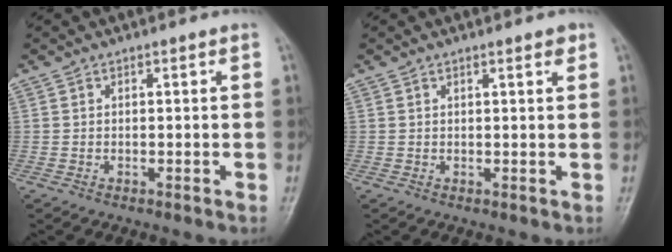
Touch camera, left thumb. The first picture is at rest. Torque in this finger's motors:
{"motor_torque": [-0.26, 0.07, -0.08, -0.07, 0.04]}